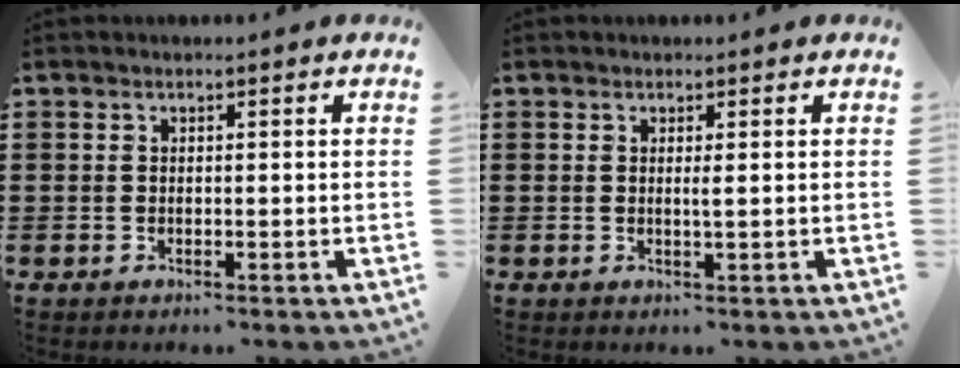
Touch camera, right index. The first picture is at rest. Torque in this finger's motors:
{"motor_torque": [2.14, 0.00, 0.11, 0.05]}